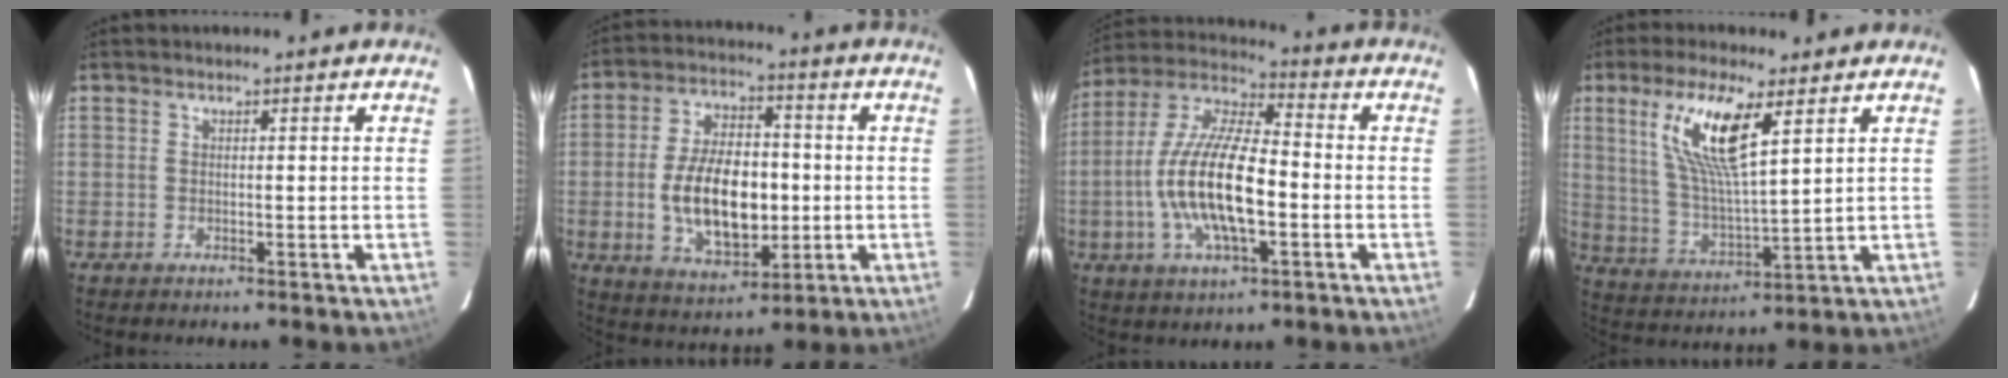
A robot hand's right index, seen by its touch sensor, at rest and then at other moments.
{"total": 14.8, "force": [-1.7, 8.2, 12.3], "torque": [-0.237, 0.005, -0.016]}
{"total": 16.8, "force": [-3.4, 5.8, 15.4], "torque": [-0.307, -0.002, -0.067]}
{"total": 13.2, "force": [6.3, 2.9, 11.2], "torque": [-0.222, 0.003, 0.131]}